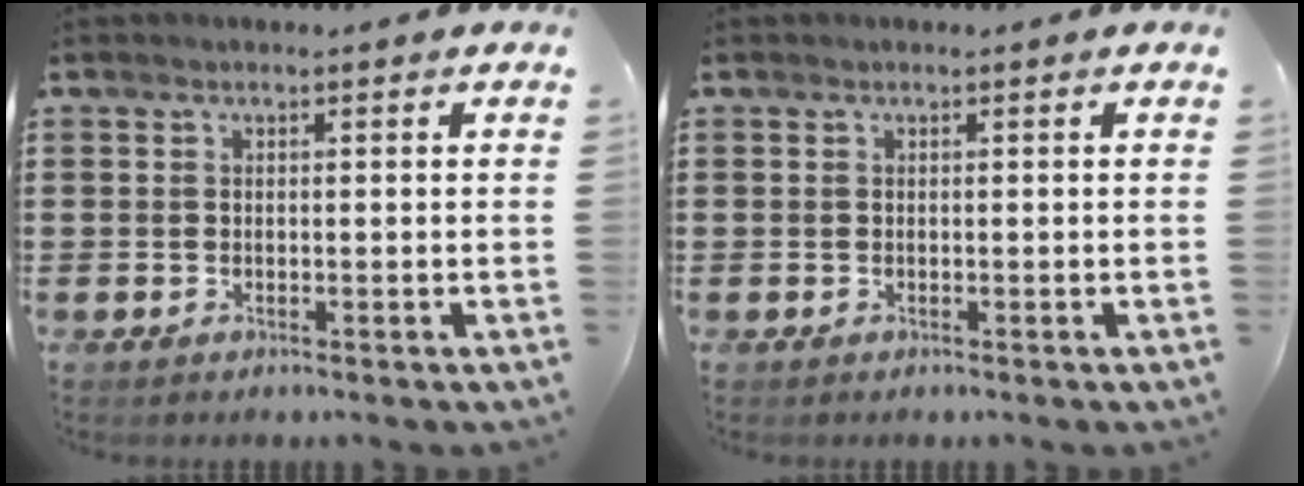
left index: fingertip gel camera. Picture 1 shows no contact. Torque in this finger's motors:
{"motor_torque": [0.00, 0.01, 0.00, 0.00]}